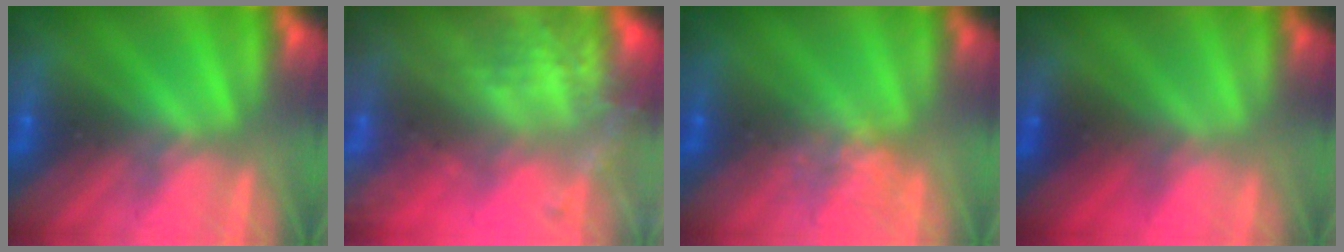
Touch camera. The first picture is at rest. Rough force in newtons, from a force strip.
{"total": 9.8}
{"total": 2.4}
{"total": 1.5}